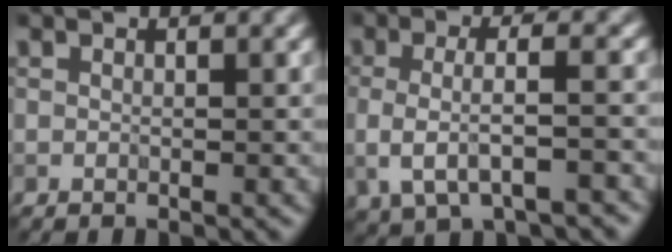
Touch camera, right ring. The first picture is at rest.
{"total": 5.0, "force": [-0.8, 1.9, 4.5], "torque": [-0.089, -0.006, -0.011]}